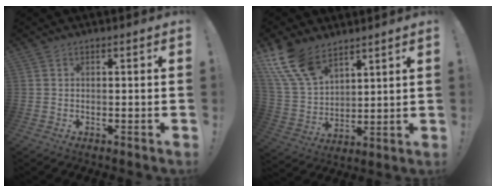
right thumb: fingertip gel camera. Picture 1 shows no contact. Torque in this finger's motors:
{"motor_torque": [-0.57, 0.77, 0.15, 0.83, 0.14]}